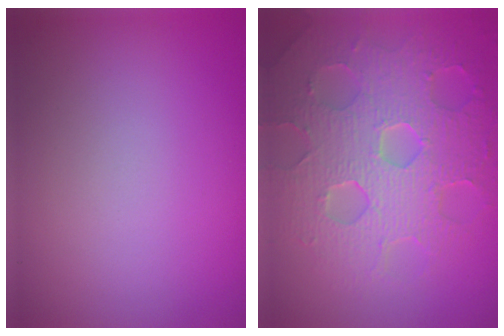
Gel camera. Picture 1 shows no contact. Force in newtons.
{"total": 8.6, "press": 6.1, "slide": 6.1}